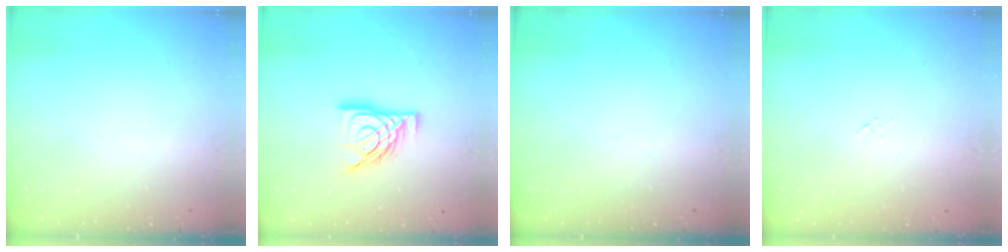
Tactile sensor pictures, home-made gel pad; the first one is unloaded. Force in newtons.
{"total": 13.2, "press": 13.2, "slide": 1.1}
{"total": 0.0}
{"total": 0.0}